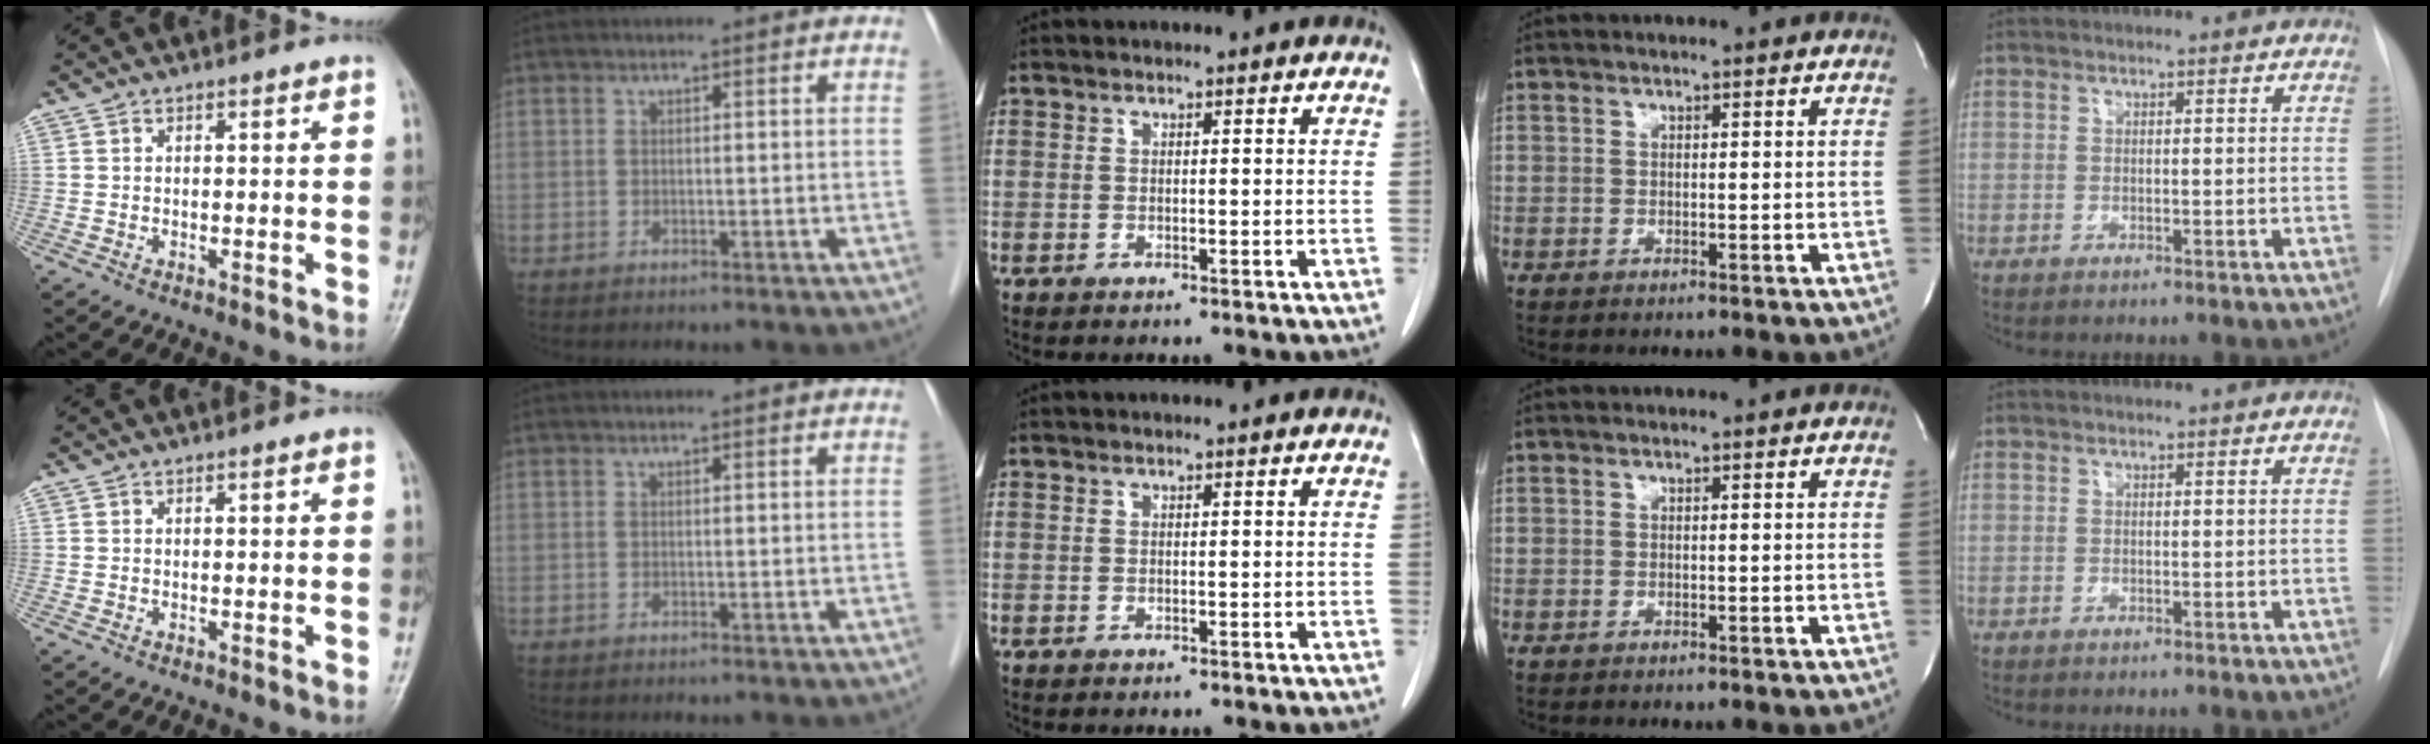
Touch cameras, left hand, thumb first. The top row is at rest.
{}